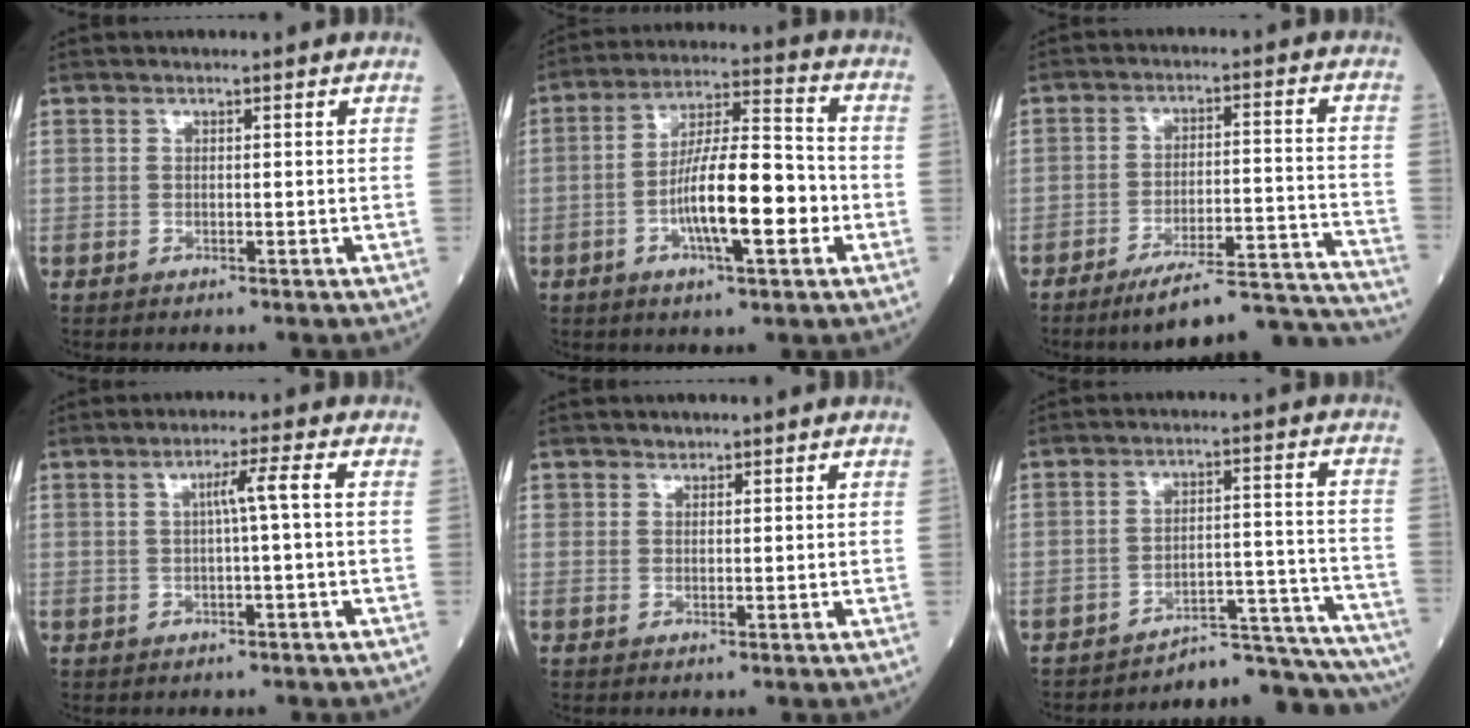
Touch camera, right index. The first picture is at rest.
{"total": 13.3, "force": [-3.6, 3.1, 12.5], "torque": [-0.230, 0.013, -0.058]}
{"total": 18.9, "force": [-18.0, 0.7, 5.7], "torque": [-0.040, 0.031, -0.252]}
{"total": 3.8, "force": [0.3, -0.1, 3.8], "torque": [-0.075, 0.011, 0.010]}
{"total": 2.4, "force": [1.4, 2.0, 0.5], "torque": [-0.017, 0.016, 0.029]}
{"total": 15.9, "force": [-15.8, -0.1, 2.1], "torque": [-0.008, 0.041, -0.211]}